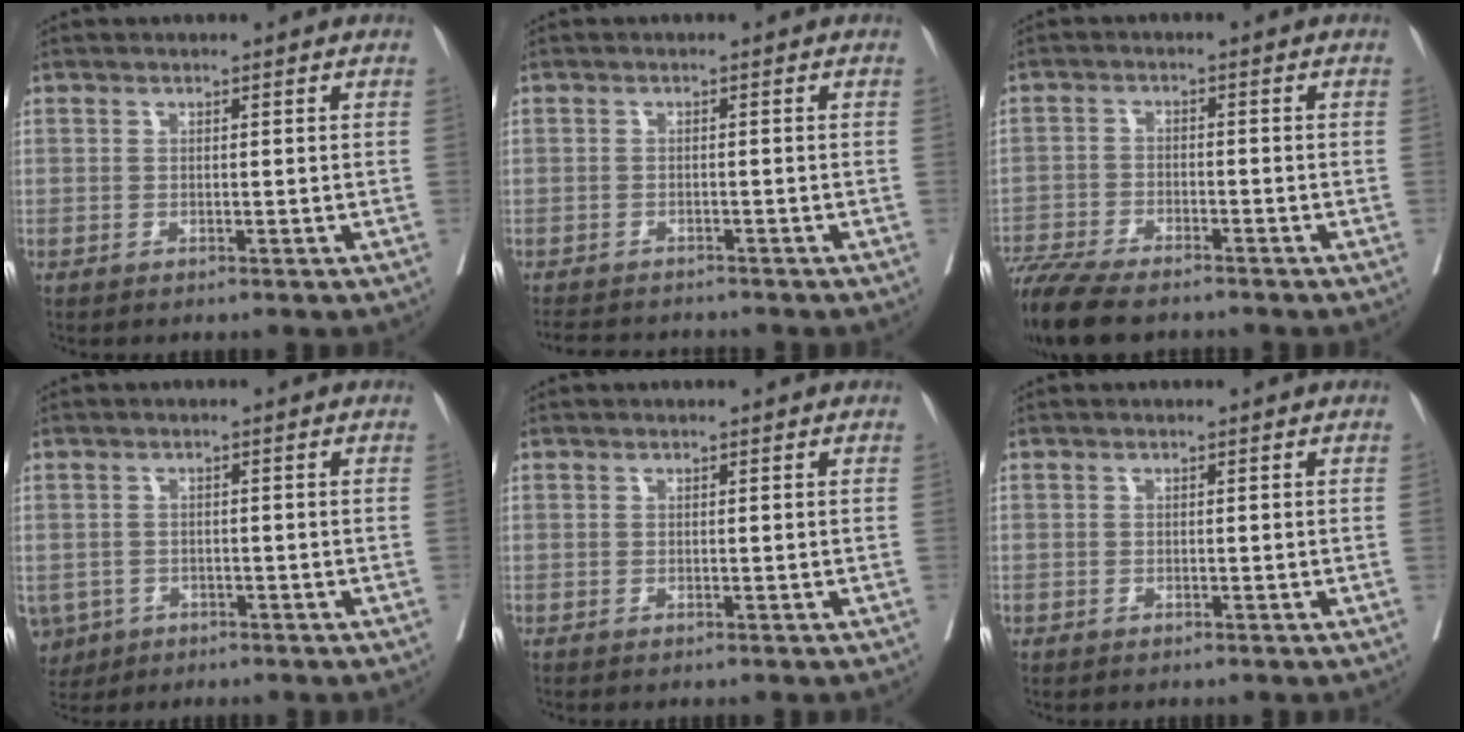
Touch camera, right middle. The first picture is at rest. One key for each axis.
{"total": 6.3, "fx": -5.9, "fy": 1.4, "fz": 1.7, "tx": -0.022, "ty": -0.010, "tz": -0.087}
{"total": 11.6, "fx": -9.9, "fy": 2.4, "fz": 5.7, "tx": -0.103, "ty": -0.020, "tz": -0.162}
{"total": 6.8, "fx": -3.4, "fy": 5.6, "fz": 1.8, "tx": -0.053, "ty": -0.002, "tz": -0.049}
{"total": 0.0}
{"total": 0.0}